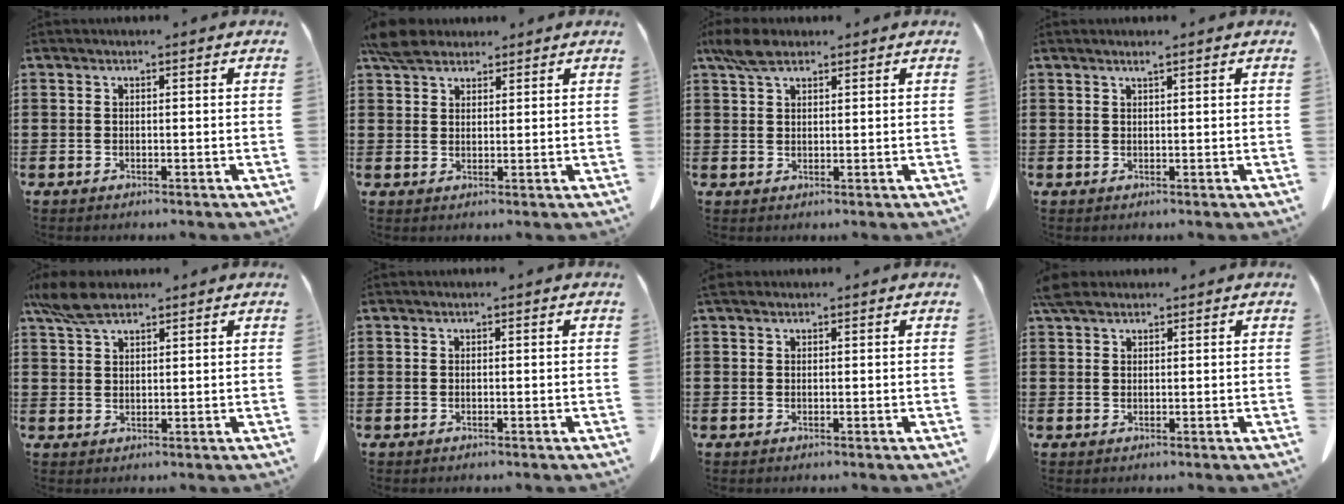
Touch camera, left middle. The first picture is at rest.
{"total": 4.6, "force": [3.9, 1.8, 1.6], "torque": [-0.035, -0.004, 0.076]}
{"total": 4.0, "force": [2.9, 1.7, 2.1], "torque": [-0.050, 0.006, 0.055]}
{"total": 1.0, "force": [0.8, -0.2, 0.7], "torque": [-0.014, -0.003, 0.016]}
{"total": 5.7, "force": [4.2, 2.0, 3.3], "torque": [-0.075, -0.001, 0.081]}
{"total": 0.0}
{"total": 0.7, "force": [0.6, 0.3, 0.3], "torque": [-0.009, 0.001, 0.013]}
{"total": 2.5, "force": [2.1, 0.8, 1.1], "torque": [-0.029, 0.003, 0.041]}